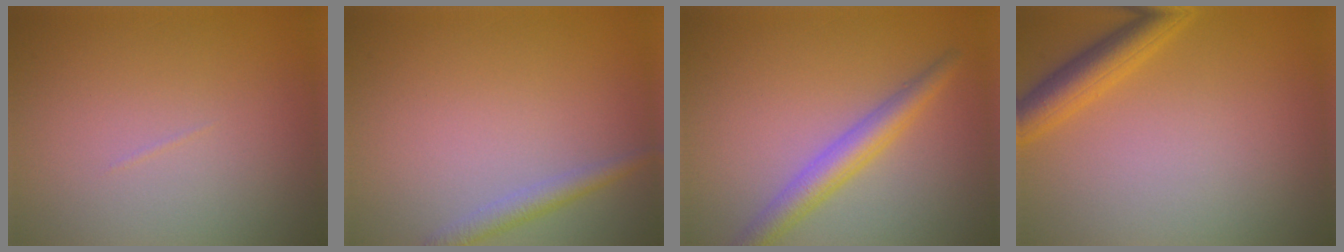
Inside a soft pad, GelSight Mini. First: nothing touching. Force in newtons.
{"total": 1.8, "press": 1.8, "slide": 0.1}
{"total": 3.6, "press": 3.6, "slide": 0.0}
{"total": 3.5, "press": 3.5, "slide": 0.2}